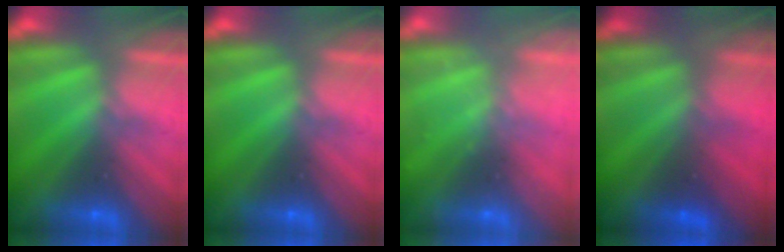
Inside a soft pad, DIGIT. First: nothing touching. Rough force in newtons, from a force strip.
{"total": 0.0}
{"total": 2.3}
{"total": 1.7}